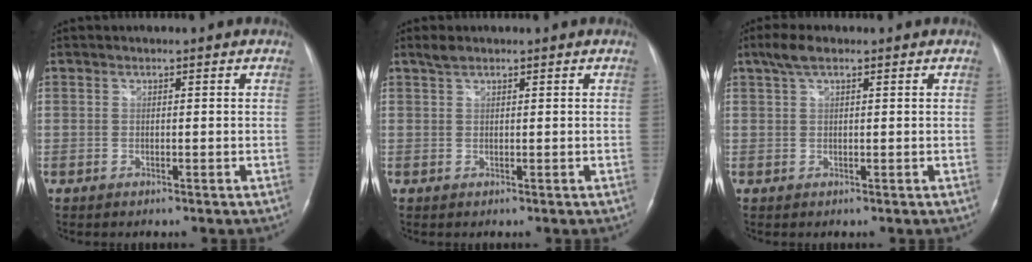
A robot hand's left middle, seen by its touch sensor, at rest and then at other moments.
{"total": 1.4, "force": [1.1, 0.5, 0.6], "torque": [-0.015, 0.010, 0.023]}
{"total": 3.1, "force": [2.0, 0.9, 2.2], "torque": [-0.049, 0.018, 0.040]}